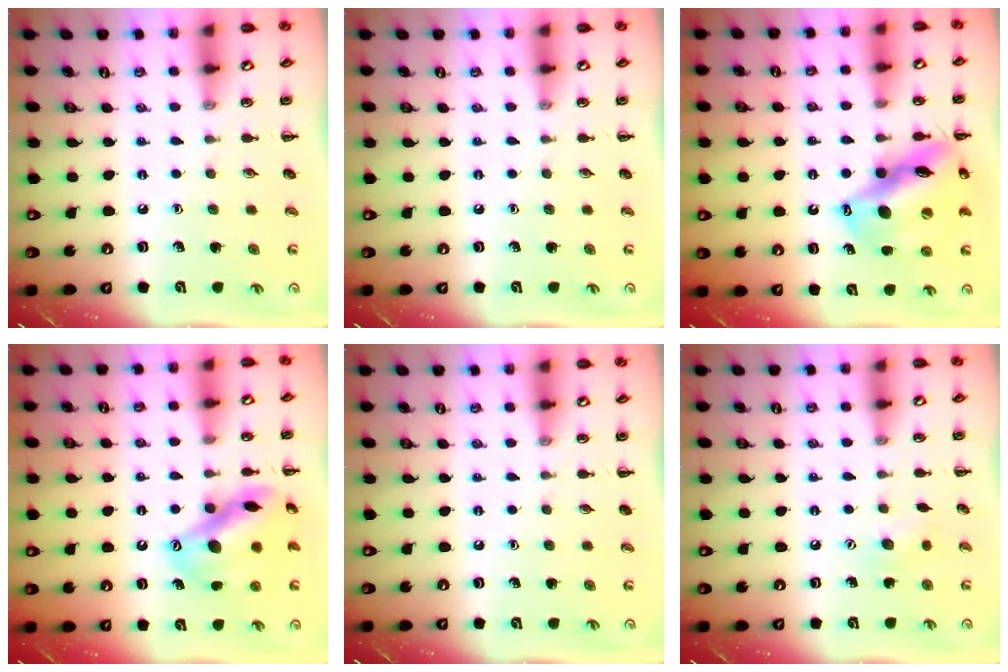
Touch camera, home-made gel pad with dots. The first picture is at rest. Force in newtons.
{"total": 0.0}
{"total": 16.2, "press": 15.8, "slide": 3.6}
{"total": 15.6, "press": 15.3, "slide": 3.0}
{"total": 0.0}
{"total": 5.9, "press": 5.7, "slide": 1.4}